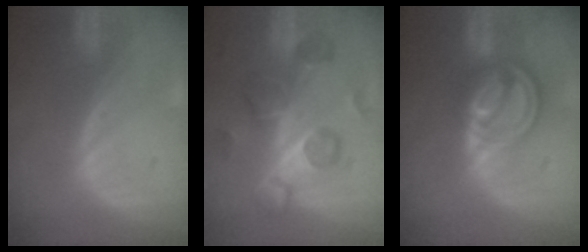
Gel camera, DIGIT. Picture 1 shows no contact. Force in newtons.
{"total": 8.8, "press": 8.4, "slide": 2.6}
{"total": 8.5, "press": 7.1, "slide": 4.6}